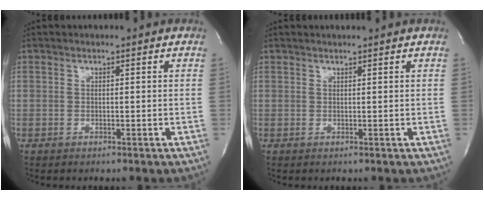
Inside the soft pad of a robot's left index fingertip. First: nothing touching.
{"total": 1.6, "force": [1.5, -0.1, 0.6], "torque": [-0.009, 0.010, 0.024]}